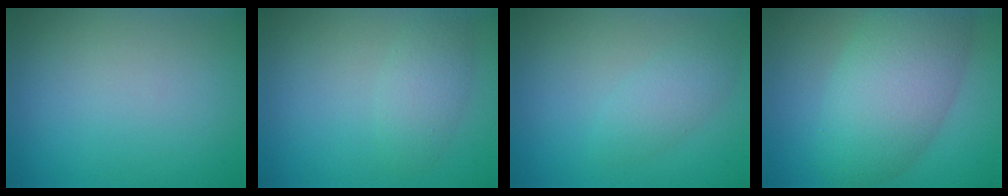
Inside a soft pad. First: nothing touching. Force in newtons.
{"total": 2.4, "press": 2.4, "slide": 0.1}
{"total": 2.1, "press": 2.1, "slide": 0.1}
{"total": 7.8, "press": 7.7, "slide": 0.6}